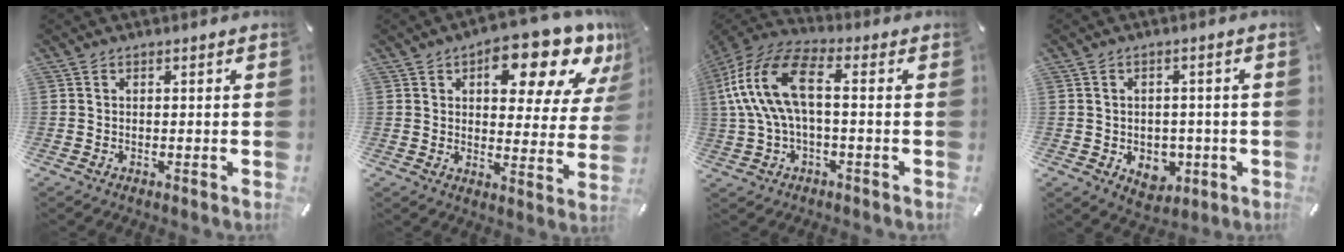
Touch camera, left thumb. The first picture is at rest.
{"total": 17.6, "force": [10.2, 8.1, 11.9], "torque": [-0.139, -0.067, 0.160]}
{"total": 16.4, "force": [1.4, 8.3, 14.1], "torque": [-0.305, 0.001, 0.020]}
{"total": 6.2, "force": [-1.4, 5.1, 3.2], "torque": [-0.023, 0.002, -0.022]}